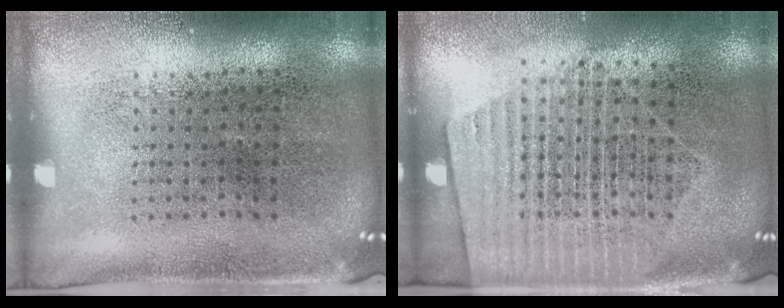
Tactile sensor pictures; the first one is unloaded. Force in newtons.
{"total": 1.6, "press": 1.4, "slide": 0.8}